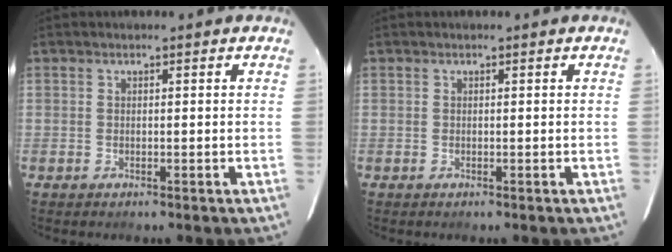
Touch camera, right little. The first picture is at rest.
{"total": 0.0}